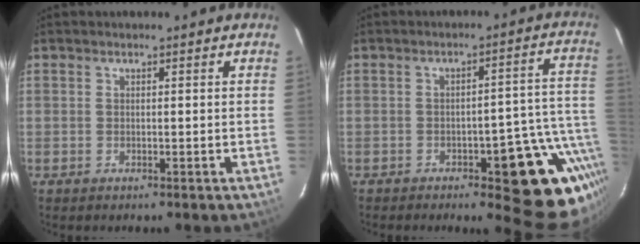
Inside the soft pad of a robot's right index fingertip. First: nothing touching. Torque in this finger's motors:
{"motor_torque": [1.10, -1.04, 0.84, 0.05]}